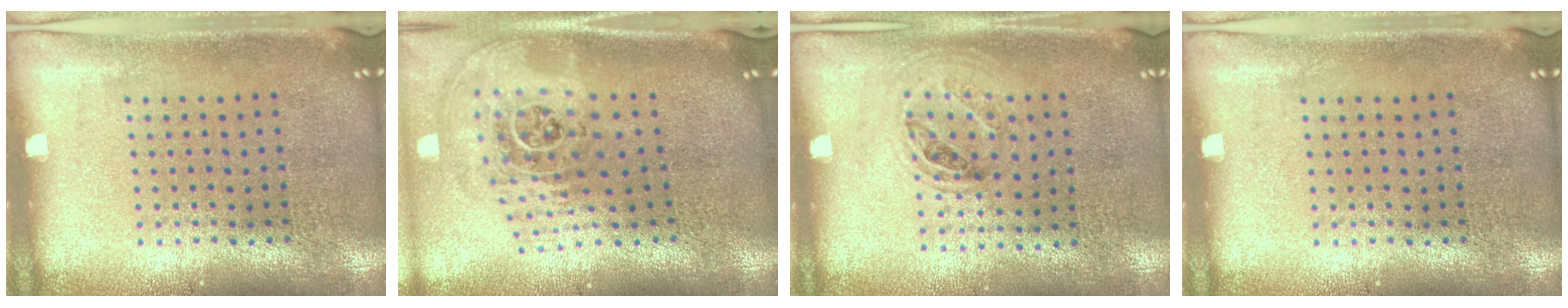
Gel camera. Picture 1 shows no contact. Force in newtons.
{"total": 2.8, "press": 1.8, "slide": 2.1}
{"total": 0.9, "press": 0.8, "slide": 0.4}
{"total": 0.0}